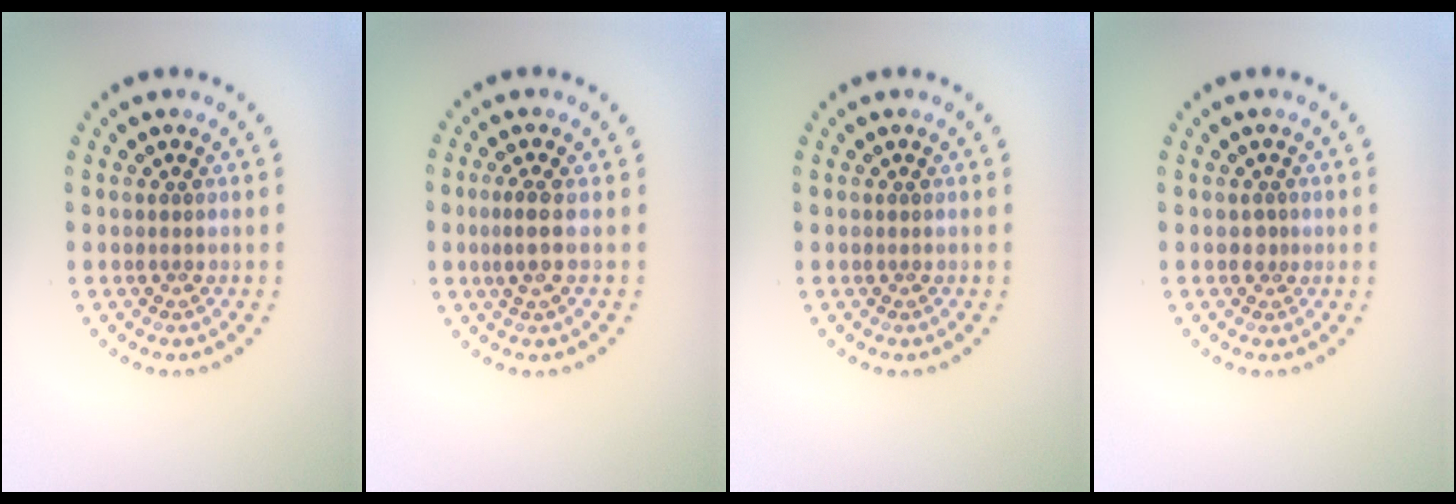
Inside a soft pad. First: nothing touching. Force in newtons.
{"total": 2.0, "press": 1.4, "slide": 1.4}
{"total": 0.0}
{"total": 0.8, "press": 0.5, "slide": 0.6}